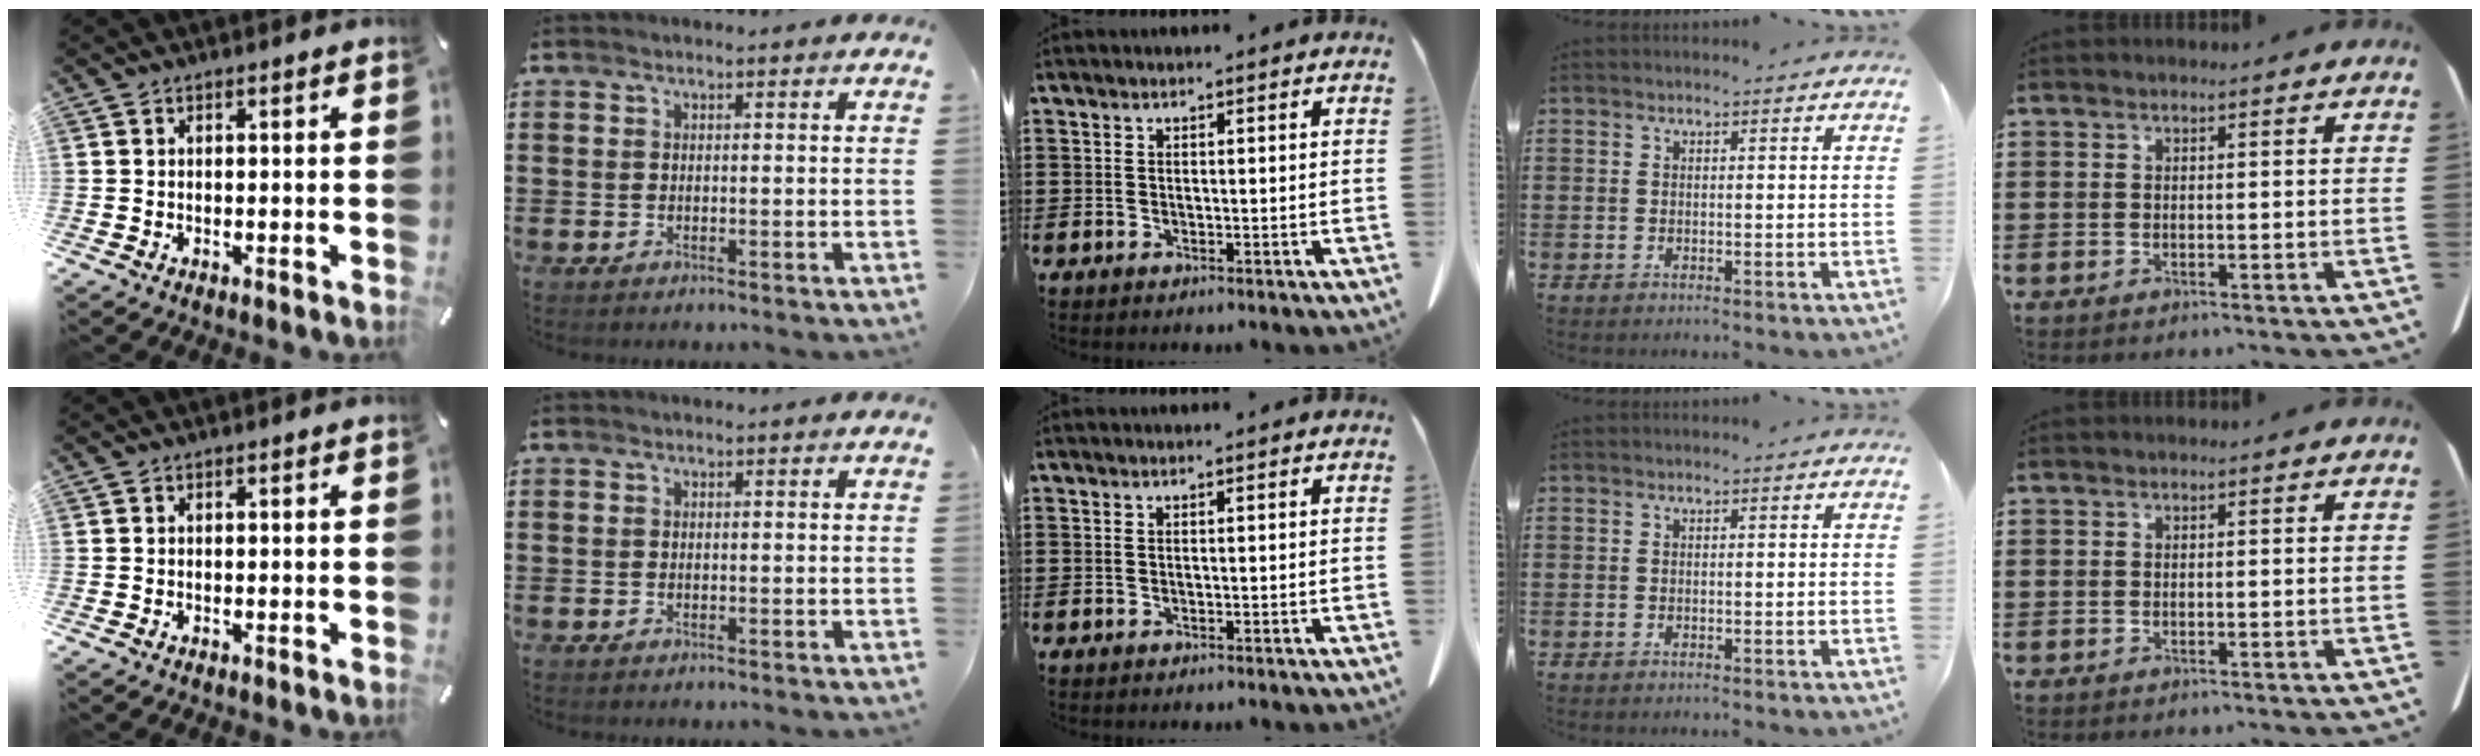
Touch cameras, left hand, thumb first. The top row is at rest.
{}